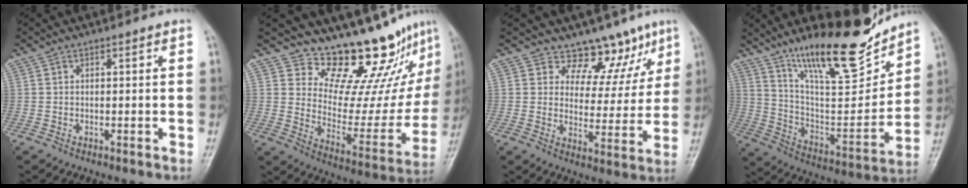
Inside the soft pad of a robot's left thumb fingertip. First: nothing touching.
{"total": 17.9, "force": [14.9, 6.2, 7.9], "torque": [-0.056, -0.129, 0.212]}
{"total": 10.2, "force": [7.6, 6.0, 3.2], "torque": [0.001, -0.049, 0.104]}
{"total": 22.0, "force": [16.6, 5.5, 13.3], "torque": [-0.177, -0.097, 0.285]}